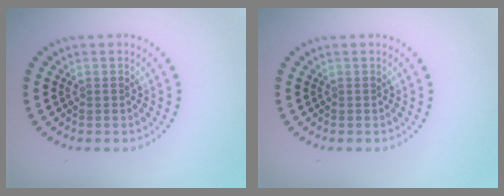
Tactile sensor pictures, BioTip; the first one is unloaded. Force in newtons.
{"total": 0.0}